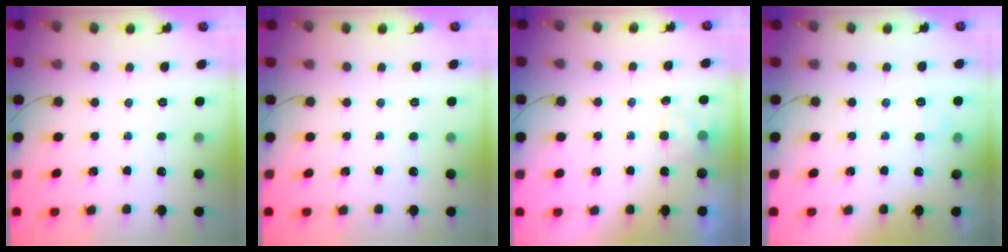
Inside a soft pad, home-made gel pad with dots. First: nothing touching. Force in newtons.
{"total": 0.0}
{"total": 2.0, "press": 1.4, "slide": 1.3}
{"total": 3.8, "press": 3.4, "slide": 1.7}